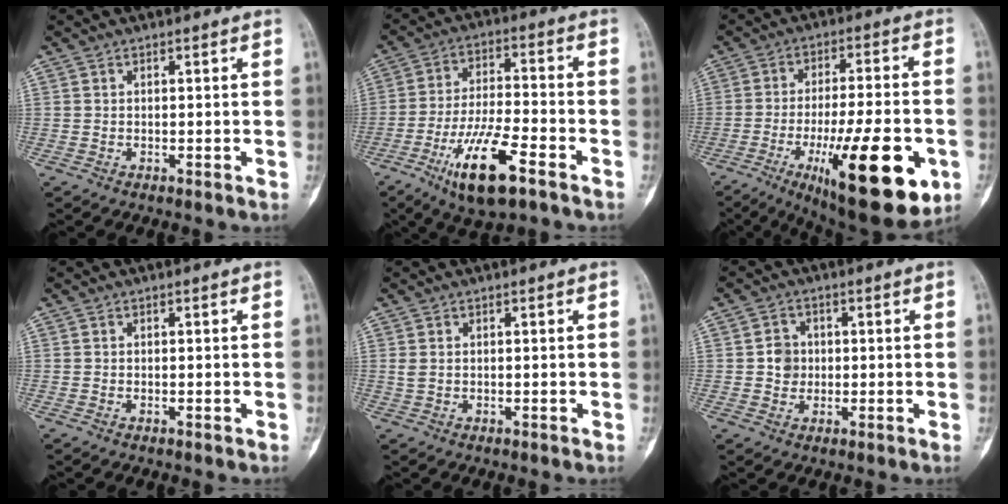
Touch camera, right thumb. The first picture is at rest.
{"total": 14.2, "force": [-7.5, 4.1, 11.3], "torque": [-0.211, 0.029, -0.127]}
{"total": 23.6, "force": [-8.4, 7.1, 20.9], "torque": [-0.287, 0.007, -0.113]}
{"total": 0.0}
{"total": 1.1, "force": [0.2, 0.7, 0.8], "torque": [-0.022, 0.007, 0.010]}
{"total": 3.9, "force": [0.1, 3.6, 1.6], "torque": [-0.008, 0.006, -0.002]}